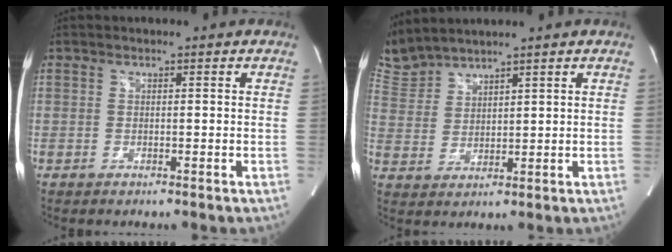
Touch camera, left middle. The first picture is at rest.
{"total": 6.5, "force": [6.5, 0.2, 0.7], "torque": [-0.040, 0.016, 0.146]}